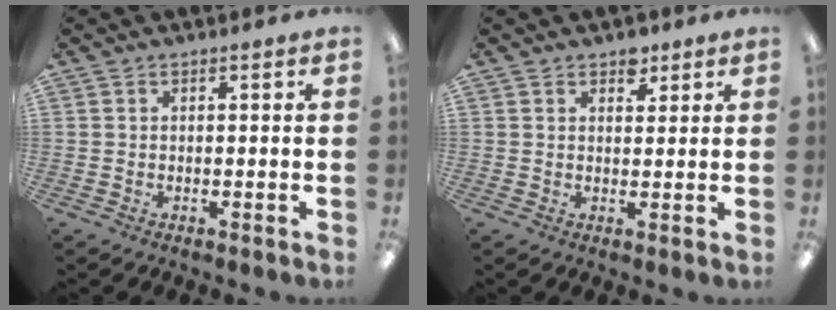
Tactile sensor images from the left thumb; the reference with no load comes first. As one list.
[{"total": 3.5, "force": [2.6, 2.0, 1.0], "torque": [-0.001, -0.011, 0.044]}]